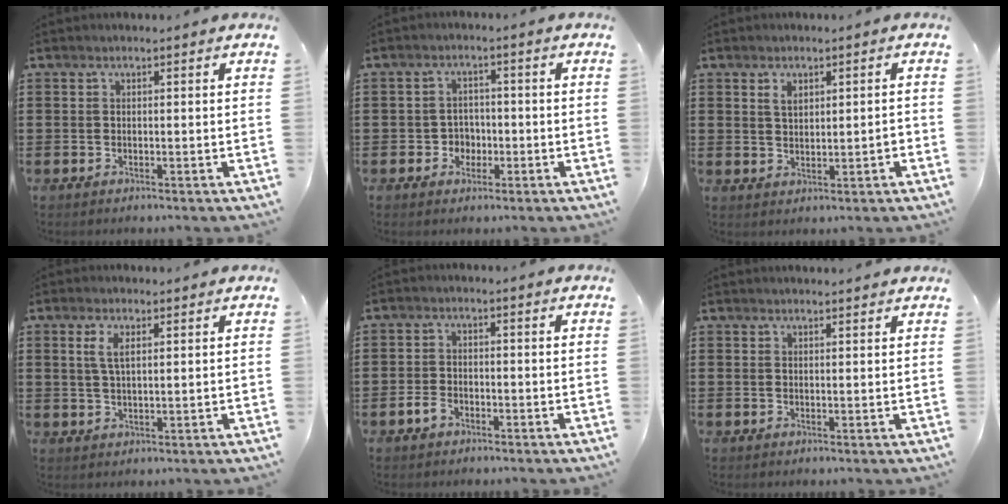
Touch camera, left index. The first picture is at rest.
{"total": 3.0, "force": [-1.1, 2.6, 1.1], "torque": [-0.028, 0.004, -0.026]}
{"total": 2.5, "force": [1.0, 1.2, 1.9], "torque": [-0.032, 0.002, 0.016]}
{"total": 3.5, "force": [1.5, 1.3, 2.9], "torque": [-0.062, 0.006, 0.025]}
{"total": 2.5, "force": [-1.6, 1.5, 1.3], "torque": [-0.033, 0.002, -0.034]}
{"total": 1.3, "force": [1.3, 0.0, 0.3], "torque": [-0.007, -0.001, 0.026]}